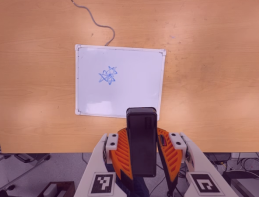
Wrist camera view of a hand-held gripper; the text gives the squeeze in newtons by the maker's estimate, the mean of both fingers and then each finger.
{"total": 9.6, "left": 7.7, "right": 11.5}